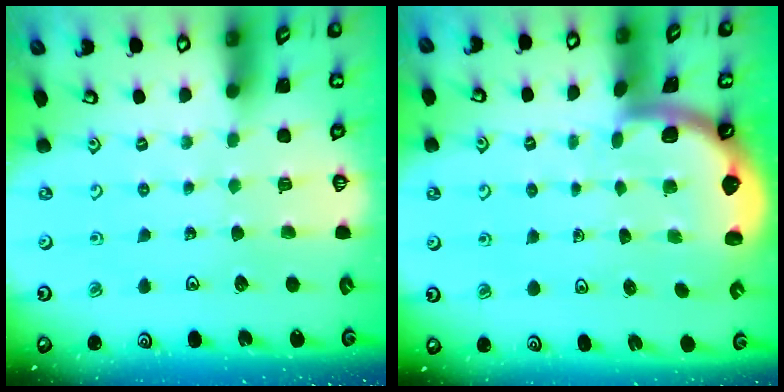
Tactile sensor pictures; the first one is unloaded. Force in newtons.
{"total": 1.2, "press": 1.2, "slide": 0.1}